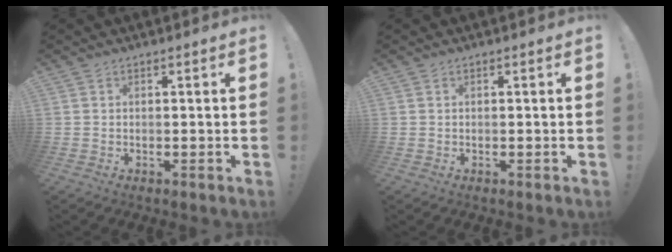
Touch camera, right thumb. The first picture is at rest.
{"total": 0.0}